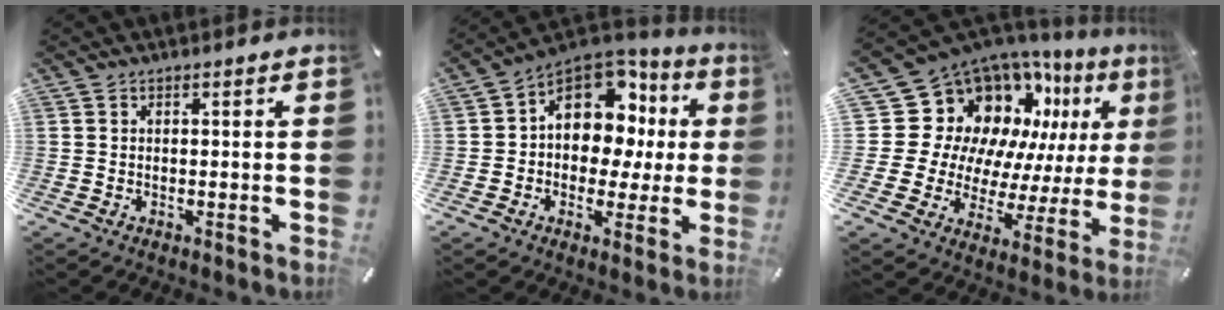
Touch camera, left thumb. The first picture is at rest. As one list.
[{"total": 13.3, "force": [3.8, 10.2, 7.6], "torque": [-0.118, -0.028, 0.074]}, {"total": 17.5, "force": [9.7, 13.1, 6.3], "torque": [-0.096, -0.111, 0.202]}]